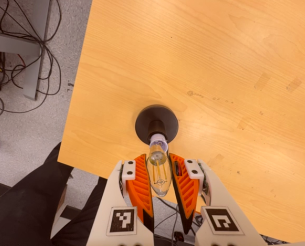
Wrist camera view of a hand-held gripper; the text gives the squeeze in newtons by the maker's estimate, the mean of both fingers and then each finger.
{"total": 15.3, "left": 15.9, "right": 14.8}